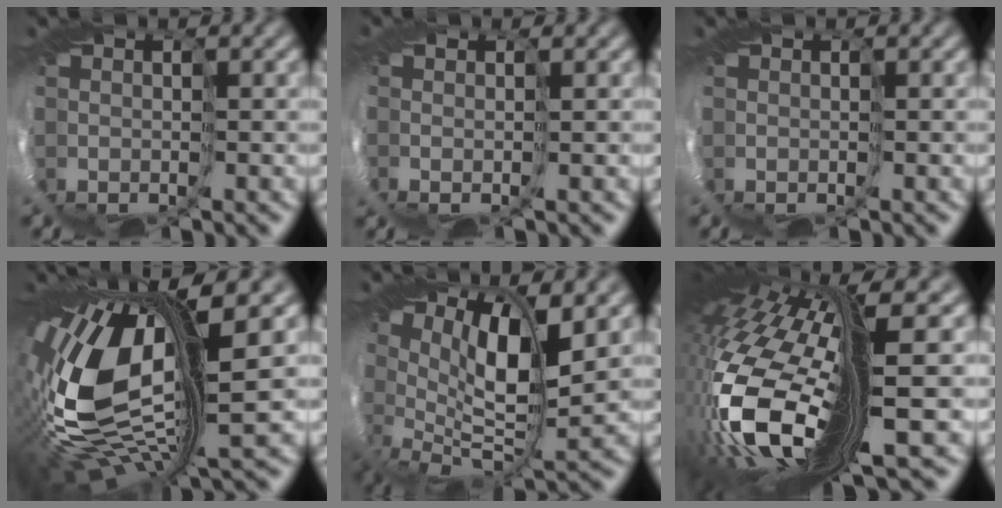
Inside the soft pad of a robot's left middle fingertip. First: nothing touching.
{"total": 1.1, "force": [0.3, -0.5, 1.0], "torque": [-0.032, 0.001, -0.004]}
{"total": 0.0}
{"total": 11.0, "force": [-0.1, 4.5, 10.1], "torque": [-0.242, -0.017, 0.004]}
{"total": 5.0, "force": [2.2, 0.8, 4.4], "torque": [-0.097, -0.006, 0.037]}
{"total": 14.6, "force": [-1.9, 4.0, 13.9], "torque": [-0.334, -0.062, -0.005]}